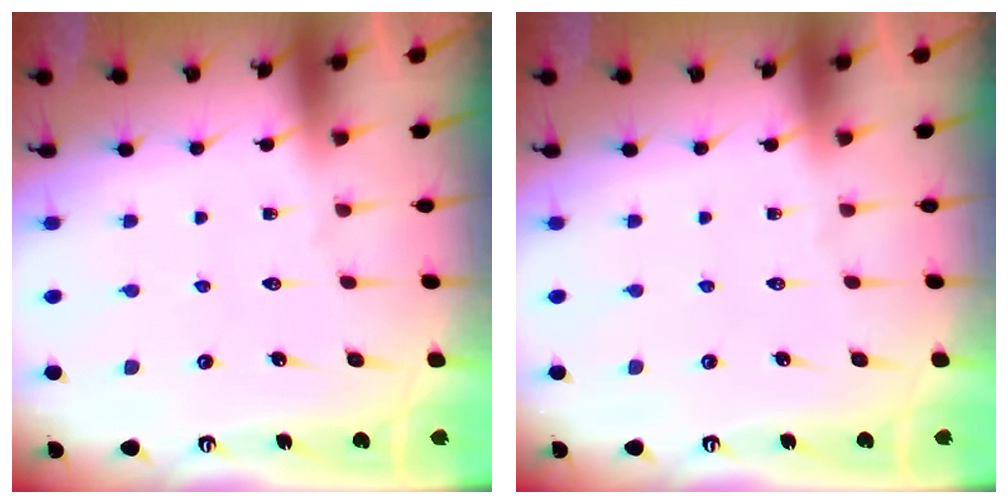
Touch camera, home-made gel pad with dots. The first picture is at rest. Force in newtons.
{"total": 0.0}